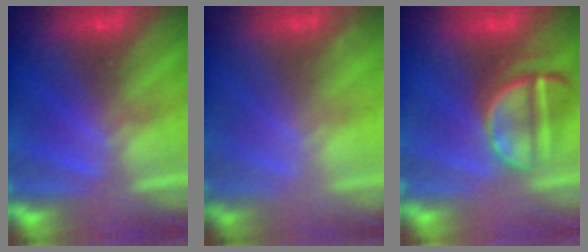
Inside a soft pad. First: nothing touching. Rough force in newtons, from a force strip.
{"total": 1.5}
{"total": 3.6}